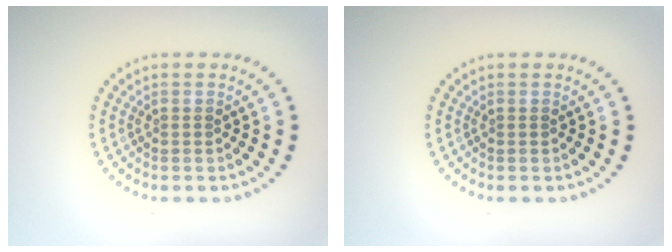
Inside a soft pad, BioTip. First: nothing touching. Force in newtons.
{"total": 0.0}